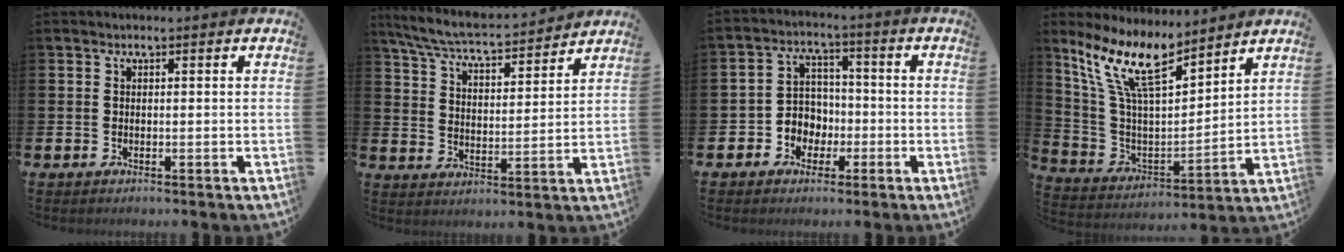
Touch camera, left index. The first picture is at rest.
{"total": 6.7, "force": [6.2, 0.8, 2.3], "torque": [-0.074, -0.043, 0.107]}
{"total": 4.5, "force": [-1.2, 4.1, 1.0], "torque": [-0.043, 0.006, -0.030]}
{"total": 12.1, "force": [9.4, 3.7, 6.8], "torque": [-0.172, -0.040, 0.170]}